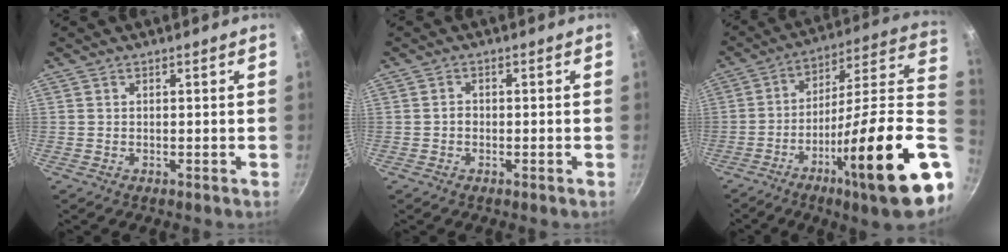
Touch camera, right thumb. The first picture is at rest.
{"total": 1.0, "force": [-0.5, 0.7, 0.6], "torque": [-0.010, 0.007, -0.010]}
{"total": 26.2, "force": [-5.8, 4.3, 25.2], "torque": [-0.355, 0.015, -0.097]}